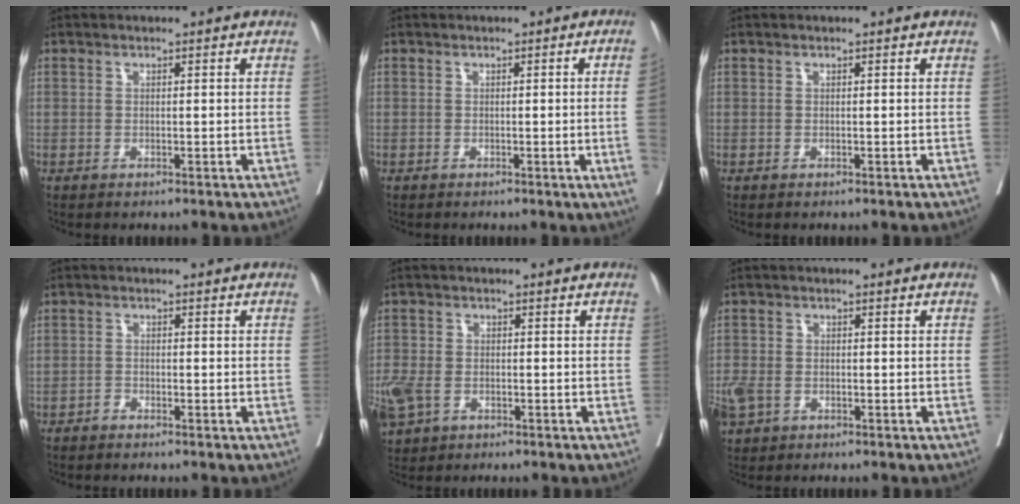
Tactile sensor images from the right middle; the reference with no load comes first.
{"total": 4.4, "force": [-0.5, -1.8, 3.9], "torque": [-0.053, -0.011, -0.004]}
{"total": 0.0}
{"total": 0.8, "force": [-0.7, 0.3, 0.1], "torque": [-0.002, 0.001, -0.014]}
{"total": 9.7, "force": [-4.3, 6.8, 5.4], "torque": [-0.160, -0.008, -0.074]}
{"total": 5.7, "force": [-2.7, 4.0, 3.0], "torque": [-0.086, -0.003, -0.047]}